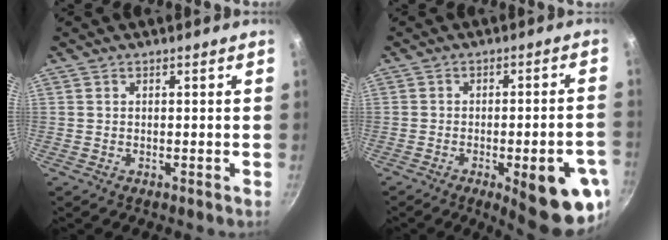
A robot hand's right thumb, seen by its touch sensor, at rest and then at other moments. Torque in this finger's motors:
{"motor_torque": [2.54, 2.10, 0.91, -0.85, 0.39]}